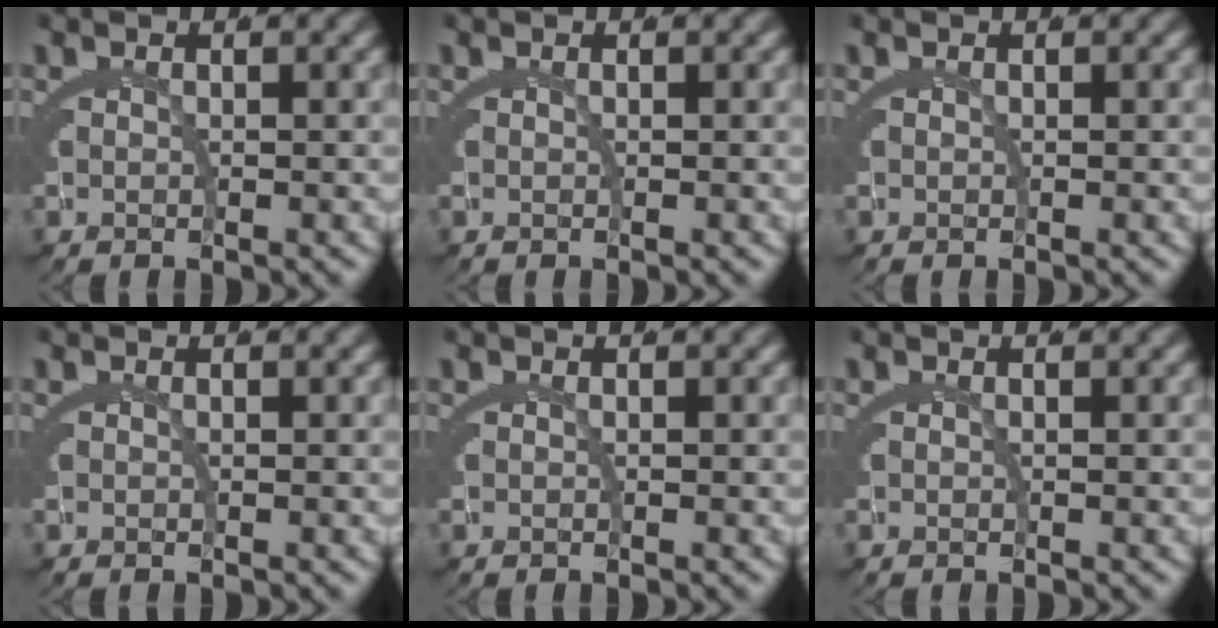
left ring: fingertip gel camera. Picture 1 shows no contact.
{"total": 0.0}
{"total": 0.0}
{"total": 0.0}
{"total": 0.0}
{"total": 0.0}